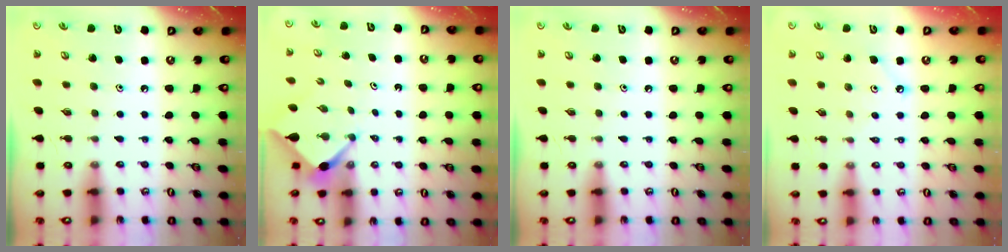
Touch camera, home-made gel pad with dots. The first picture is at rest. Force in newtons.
{"total": 2.7, "press": 2.6, "slide": 0.3}
{"total": 0.0}
{"total": 3.0, "press": 3.0, "slide": 0.3}